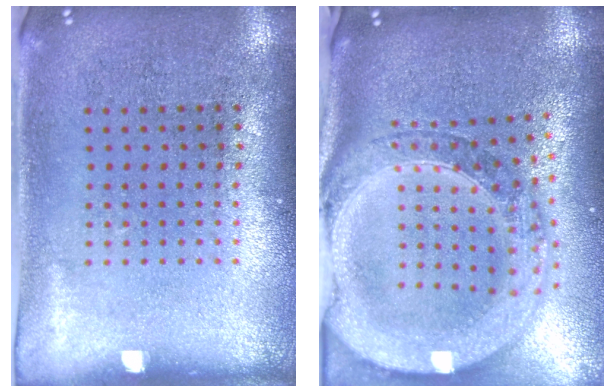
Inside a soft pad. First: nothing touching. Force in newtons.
{"total": 3.8, "press": 2.9, "slide": 2.4}